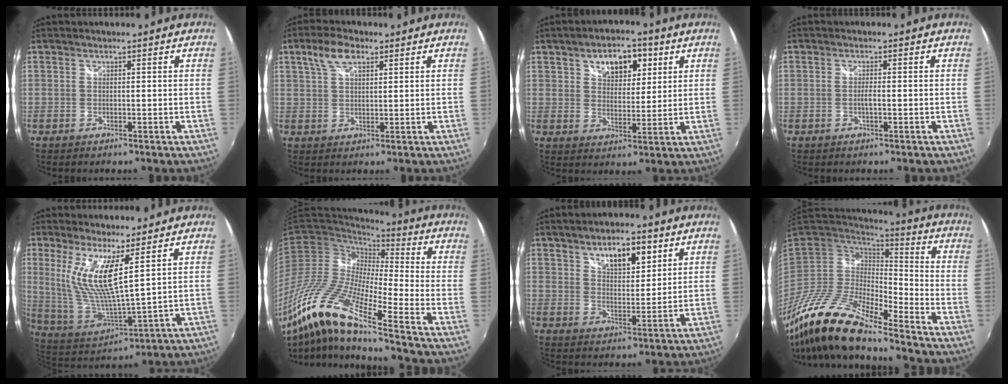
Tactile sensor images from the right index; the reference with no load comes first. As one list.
[{"total": 5.9, "force": [3.1, 2.8, 4.2], "torque": [-0.080, 0.014, 0.059]}, {"total": 9.2, "force": [4.4, 5.4, 6.0], "torque": [-0.092, 0.021, 0.072]}, {"total": 1.3, "force": [-0.4, 0.1, 1.3], "torque": [-0.025, -0.002, -0.007]}, {"total": 12.0, "force": [5.8, 1.2, 10.4], "torque": [-0.200, -0.014, 0.124]}, {"total": 21.2, "force": [-13.1, 2.6, 16.5], "torque": [-0.309, -0.043, -0.272]}, {"total": 8.2, "force": [4.6, 3.6, 5.8], "torque": [-0.088, 0.008, 0.076]}, {"total": 18.6, "force": [-13.9, 3.7, 11.9], "torque": [-0.226, -0.036, -0.276]}]